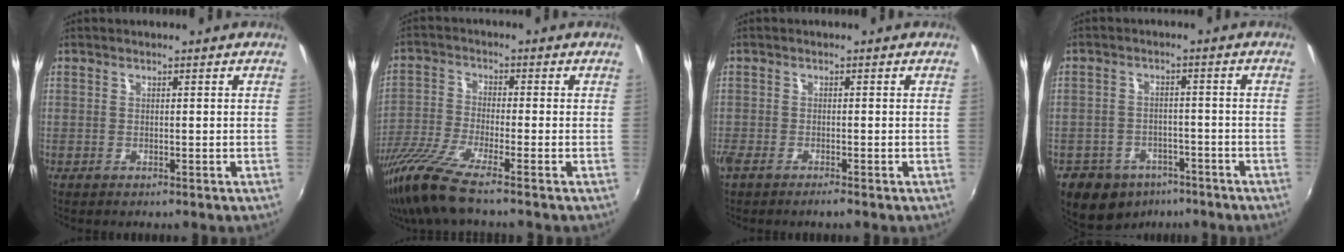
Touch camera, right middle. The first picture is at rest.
{"total": 10.4, "force": [-8.1, 0.0, 6.6], "torque": [-0.148, -0.031, -0.158]}
{"total": 2.7, "force": [-2.2, 0.3, 1.5], "torque": [-0.042, -0.010, -0.046]}
{"total": 11.3, "force": [-7.4, 7.9, 3.4], "torque": [-0.099, 0.013, -0.096]}